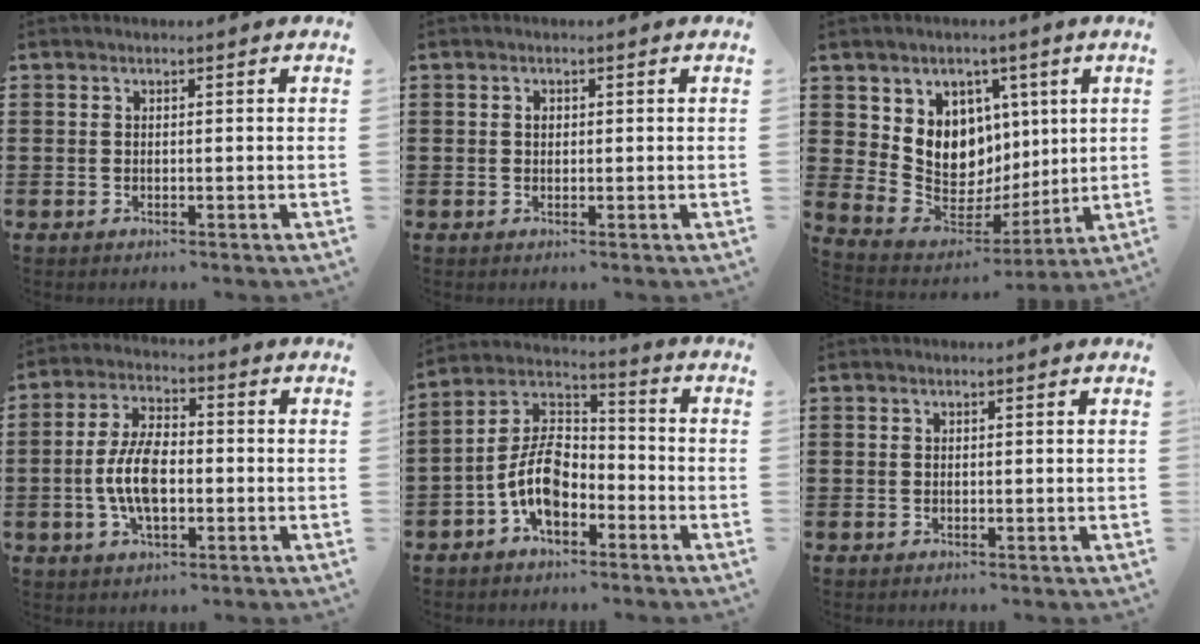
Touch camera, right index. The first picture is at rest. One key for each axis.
{"total": 1.0, "fx": 0.2, "fy": 0.7, "fz": 0.7, "tx": -0.015, "ty": 0.004, "tz": 0.004}
{"total": 9.2, "fx": 3.2, "fy": 8.2, "fz": 2.5, "tx": -0.075, "ty": -0.042, "tz": 0.068}
{"total": 8.1, "fx": -1.4, "fy": 3.9, "fz": 7.0, "tx": -0.165, "ty": -0.003, "tz": -0.035}
{"total": 9.3, "fx": -3.9, "fy": 5.2, "fz": 6.6, "tx": -0.165, "ty": 0.004, "tz": -0.081}
{"total": 0.0}